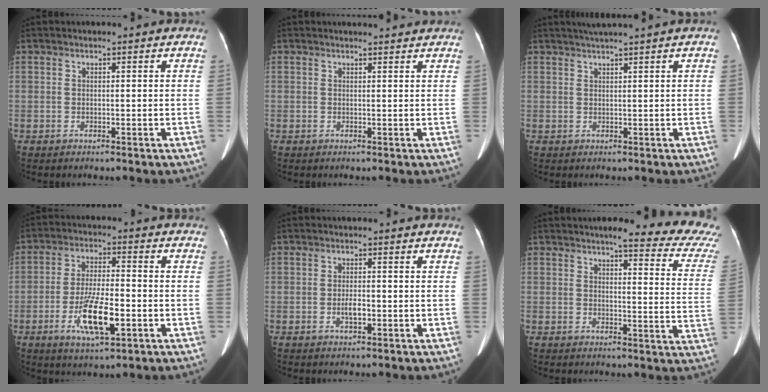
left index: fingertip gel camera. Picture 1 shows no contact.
{"total": 2.6, "force": [2.6, 0.6, 0.3], "torque": [-0.007, 0.018, 0.026]}
{"total": 2.1, "force": [1.8, -0.6, 1.0], "torque": [-0.013, 0.013, 0.036]}
{"total": 9.9, "force": [-3.6, 2.4, 8.9], "torque": [-0.172, -0.010, -0.062]}
{"total": 2.1, "force": [-0.9, 0.8, 1.8], "torque": [-0.032, 0.000, -0.013]}
{"total": 16.7, "force": [14.8, 1.8, 7.4], "torque": [-0.074, -0.049, 0.148]}